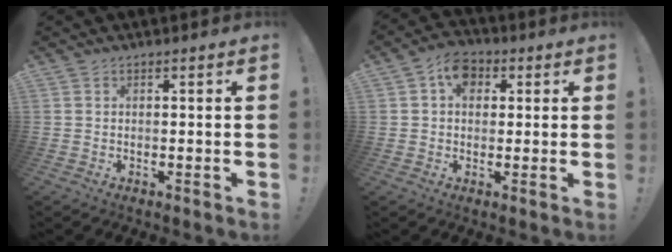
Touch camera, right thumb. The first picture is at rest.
{"total": 7.3, "force": [1.8, 5.6, 4.3], "torque": [-0.066, 0.008, 0.034]}